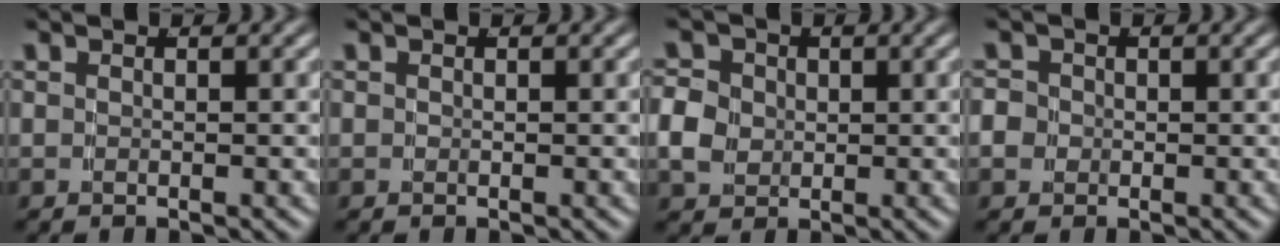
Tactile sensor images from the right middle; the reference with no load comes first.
{"total": 0.0}
{"total": 4.7, "force": [0.1, 4.1, 2.2], "torque": [-0.047, -0.004, 0.000]}
{"total": 2.9, "force": [-0.5, 2.7, 0.9], "torque": [-0.031, -0.007, -0.013]}